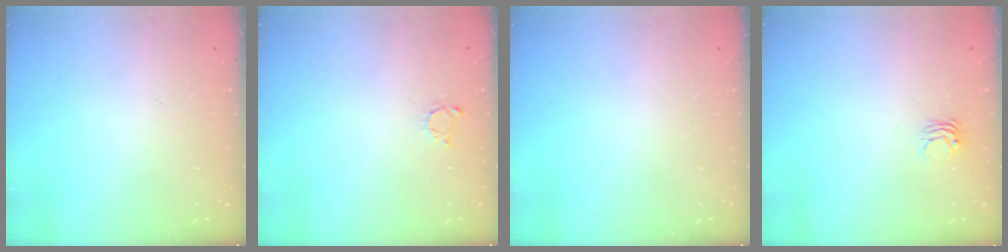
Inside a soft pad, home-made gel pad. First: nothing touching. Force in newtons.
{"total": 2.6, "press": 2.5, "slide": 0.4}
{"total": 0.0}
{"total": 2.7, "press": 2.7, "slide": 0.2}